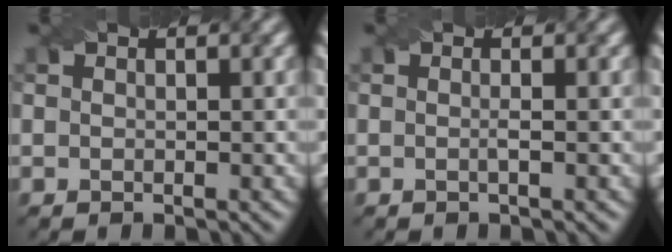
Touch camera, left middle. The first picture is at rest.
{"total": 0.7, "force": [-0.2, 0.0, 0.6], "torque": [-0.014, -0.003, -0.005]}